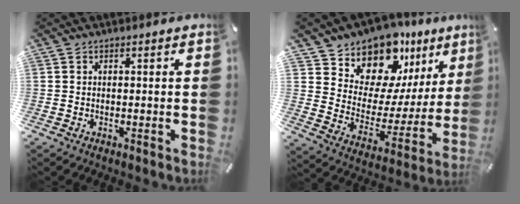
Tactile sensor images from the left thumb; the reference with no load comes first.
{"total": 13.6, "force": [12.0, 6.3, 0.8], "torque": [-0.021, -0.141, 0.215]}